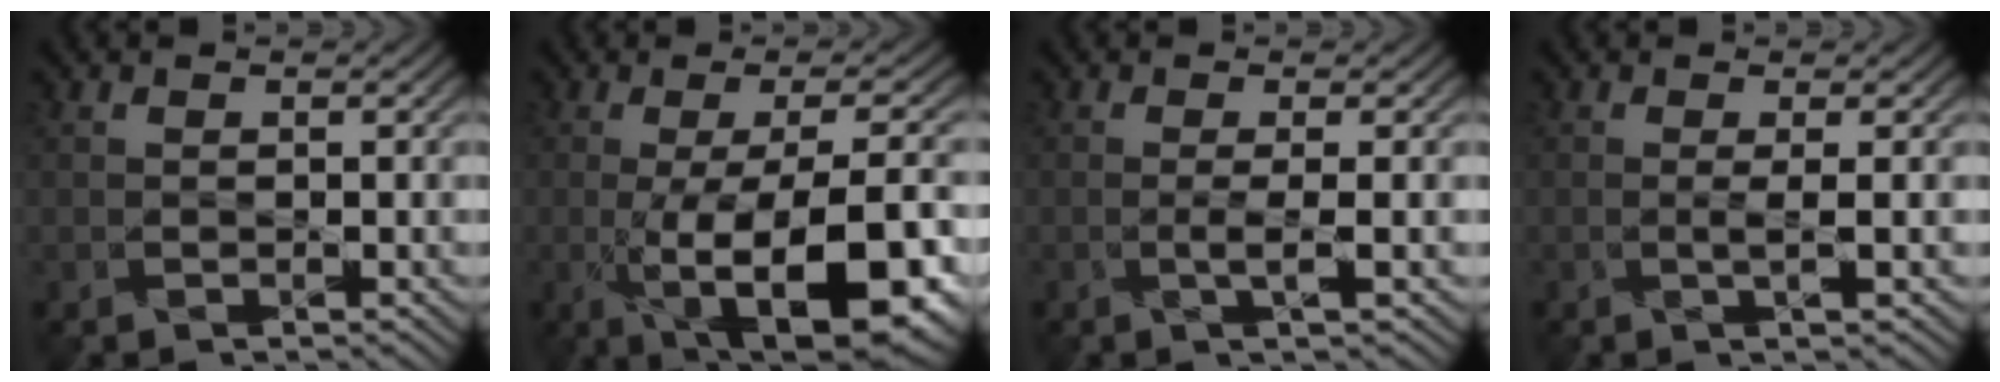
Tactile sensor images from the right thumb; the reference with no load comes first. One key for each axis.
{"total": 13.8, "fx": -4.9, "fy": 4.3, "fz": 12.2, "tx": -0.181, "ty": -0.014, "tz": -0.066}
{"total": 1.8, "fx": -0.5, "fy": -0.8, "fz": 1.6, "tx": -0.035, "ty": 0.000, "tz": -0.012}
{"total": 1.5, "fx": -0.2, "fy": -0.8, "fz": 1.3, "tx": -0.030, "ty": 0.000, "tz": -0.003}